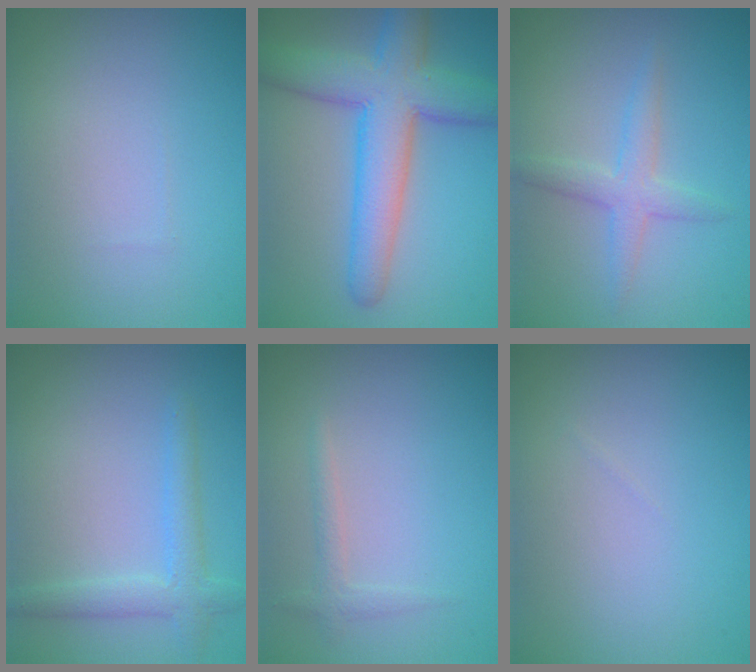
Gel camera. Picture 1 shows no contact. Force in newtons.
{"total": 8.1, "press": 8.1, "slide": 0.3}
{"total": 2.4, "press": 2.4, "slide": 0.0}
{"total": 2.7, "press": 2.7, "slide": 0.1}
{"total": 1.2, "press": 1.2, "slide": 0.0}
{"total": 0.0}